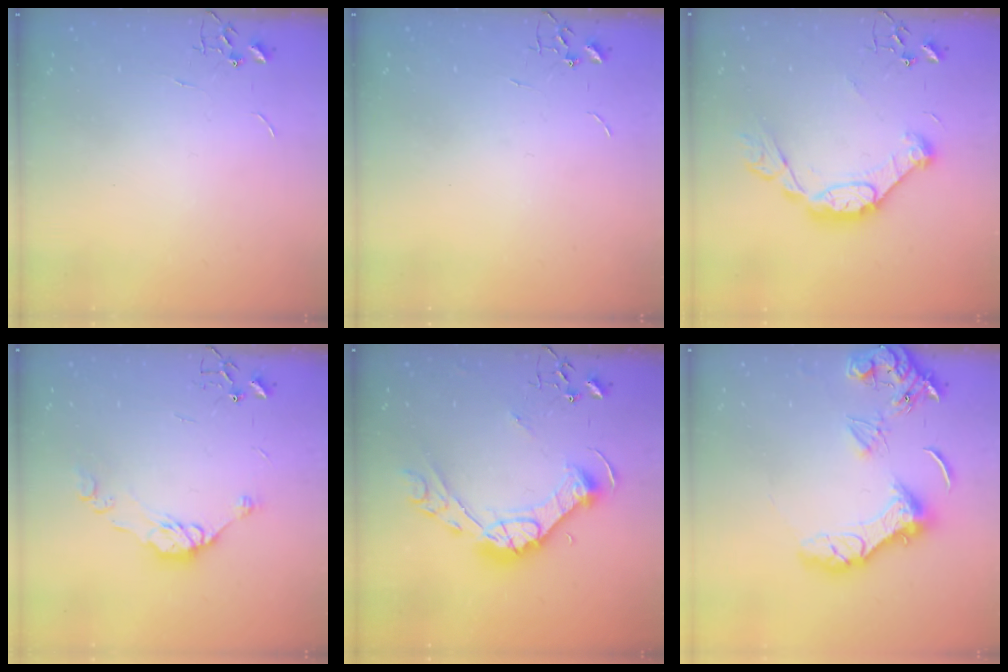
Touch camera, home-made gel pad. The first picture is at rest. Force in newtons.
{"total": 0.0}
{"total": 15.0, "press": 15.0, "slide": 0.9}
{"total": 10.5, "press": 10.5, "slide": 0.3}
{"total": 16.6, "press": 16.6, "slide": 1.4}
{"total": 14.9, "press": 14.8, "slide": 1.9}